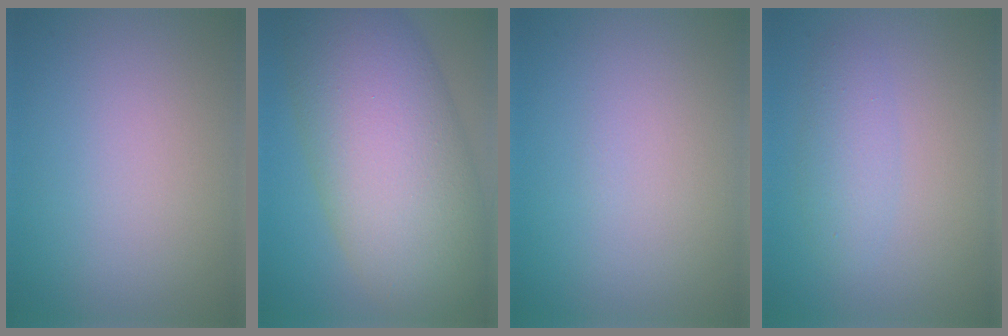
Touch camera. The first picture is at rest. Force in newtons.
{"total": 14.3, "press": 14.3, "slide": 0.5}
{"total": 0.0}
{"total": 2.3, "press": 2.3, "slide": 0.0}